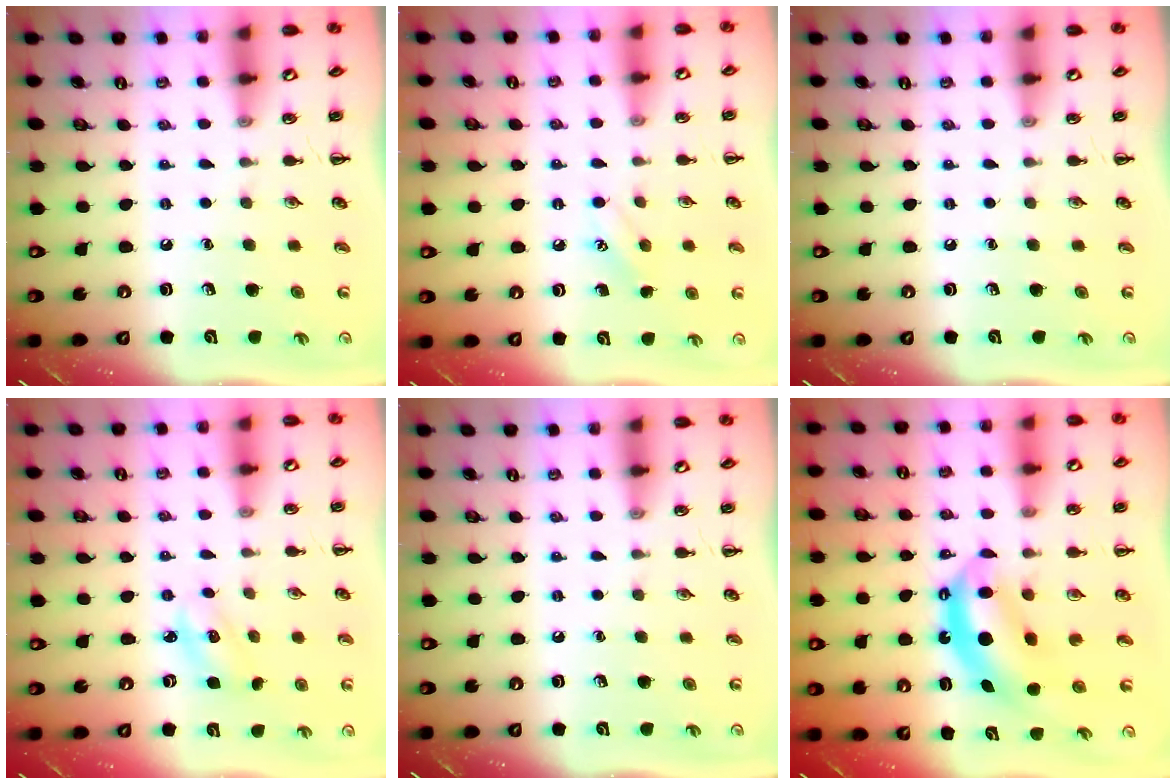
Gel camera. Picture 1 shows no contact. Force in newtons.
{"total": 7.8, "press": 7.7, "slide": 1.6}
{"total": 0.0}
{"total": 2.8, "press": 2.7, "slide": 0.7}
{"total": 0.0}
{"total": 7.9, "press": 7.7, "slide": 1.8}